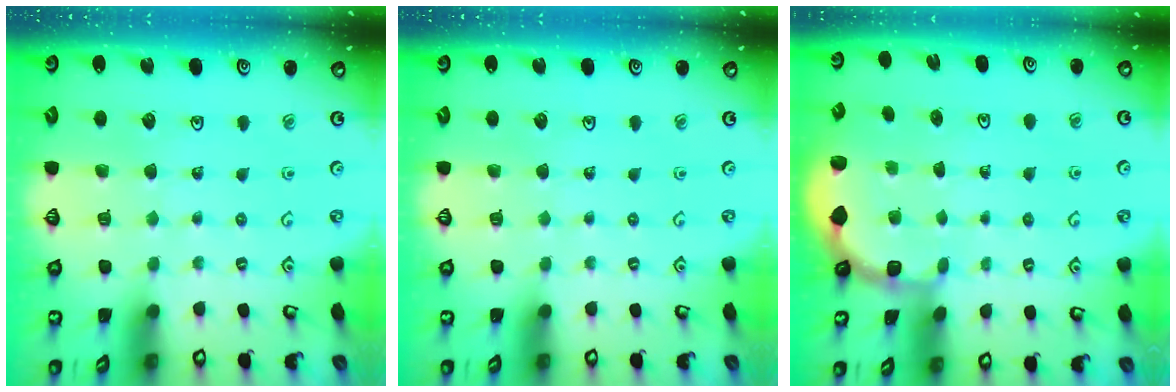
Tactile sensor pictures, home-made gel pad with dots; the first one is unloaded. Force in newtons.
{"total": 0.0}
{"total": 1.8, "press": 1.7, "slide": 0.7}